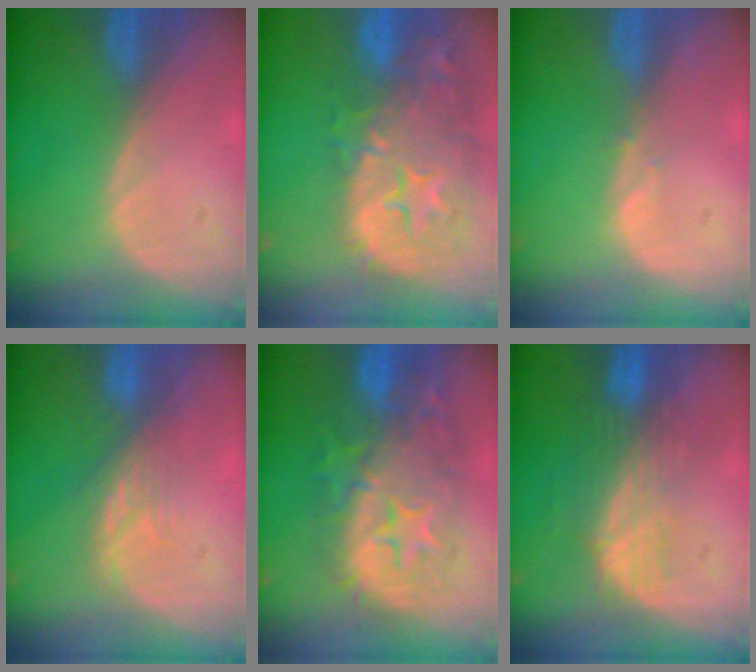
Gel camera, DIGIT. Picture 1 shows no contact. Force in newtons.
{"total": 15.1, "press": 12.1, "slide": 9.0}
{"total": 0.6, "press": 0.6, "slide": 0.1}
{"total": 4.0, "press": 3.7, "slide": 1.4}
{"total": 12.0, "press": 11.9, "slide": 1.2}
{"total": 7.6, "press": 6.9, "slide": 3.1}